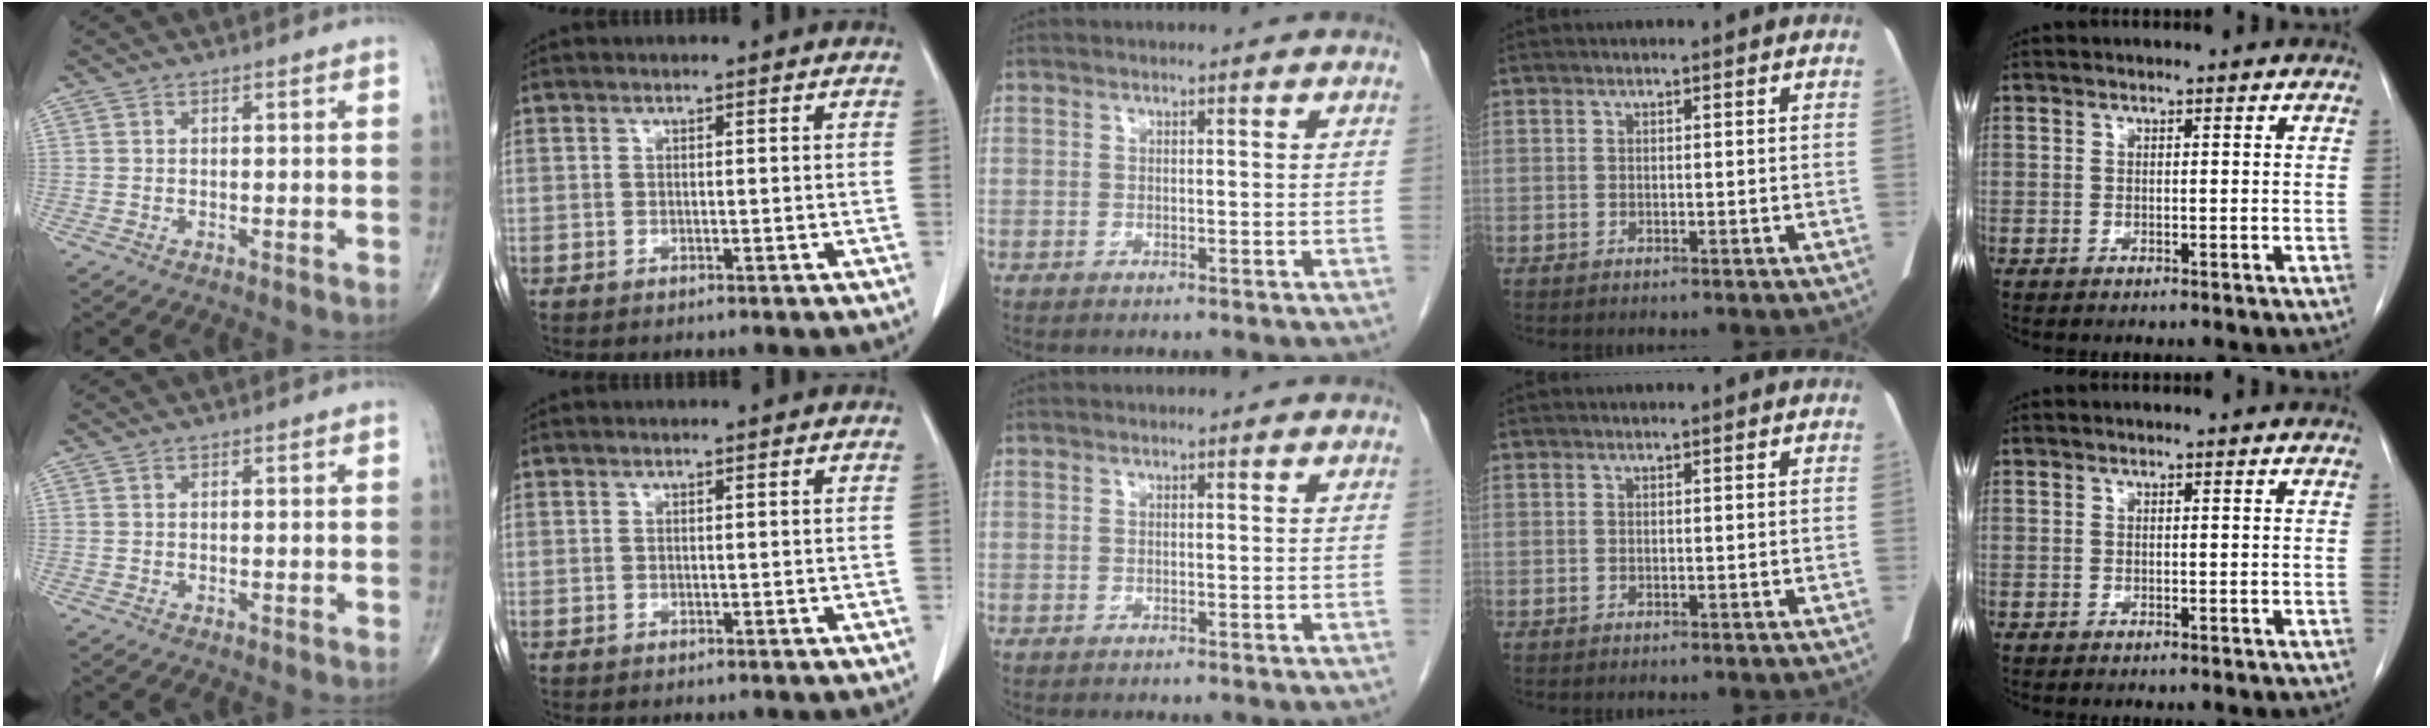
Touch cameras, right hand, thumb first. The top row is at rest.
{}